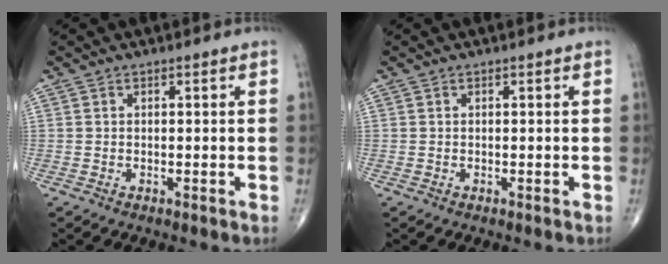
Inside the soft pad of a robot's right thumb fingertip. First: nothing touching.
{"total": 0.0}